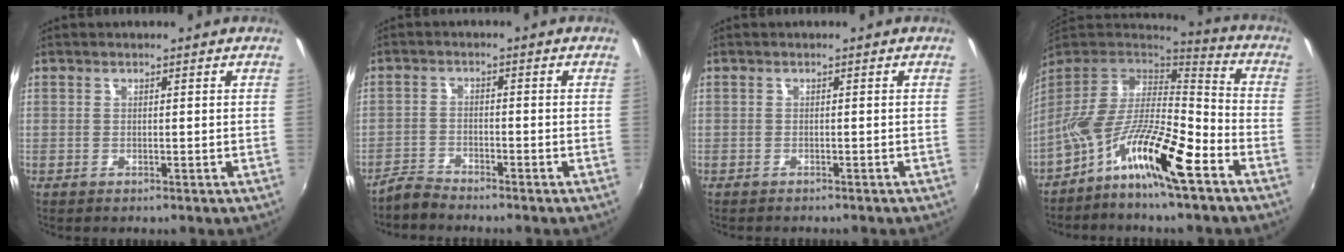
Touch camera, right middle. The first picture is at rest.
{"total": 3.5, "force": [-3.4, 0.5, 0.5], "torque": [-0.018, -0.003, -0.070]}
{"total": 1.5, "force": [-1.4, 0.3, 0.5], "torque": [-0.013, -0.009, -0.021]}
{"total": 14.9, "force": [-8.3, 3.4, 11.9], "torque": [-0.217, -0.013, -0.161]}